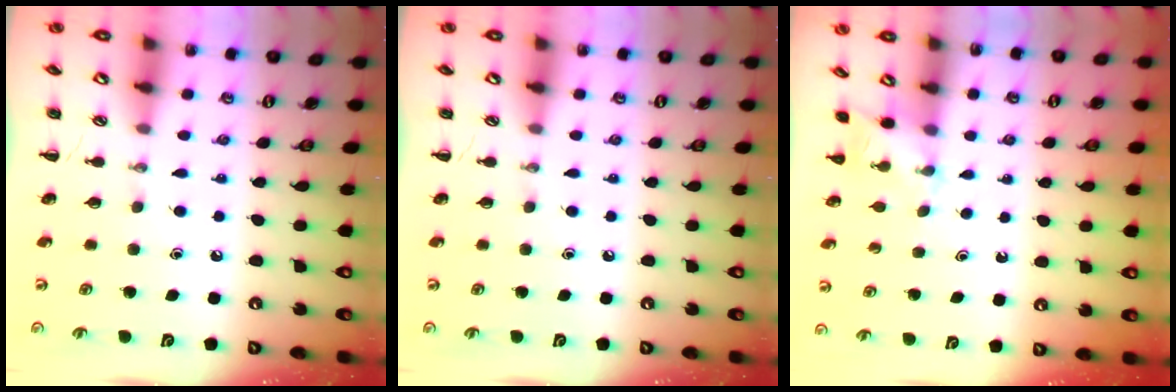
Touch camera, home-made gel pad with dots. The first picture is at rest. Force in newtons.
{"total": 0.0}
{"total": 3.5, "press": 3.4, "slide": 1.0}